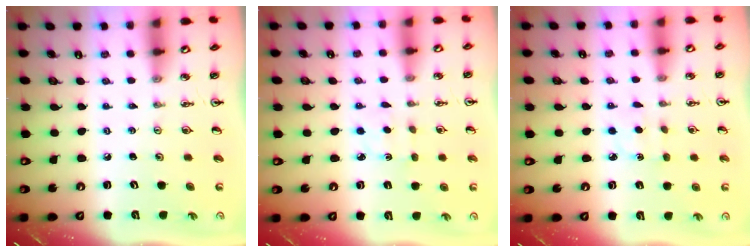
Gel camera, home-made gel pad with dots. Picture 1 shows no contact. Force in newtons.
{"total": 1.9, "press": 1.9, "slide": 0.4}
{"total": 3.7, "press": 3.6, "slide": 0.4}